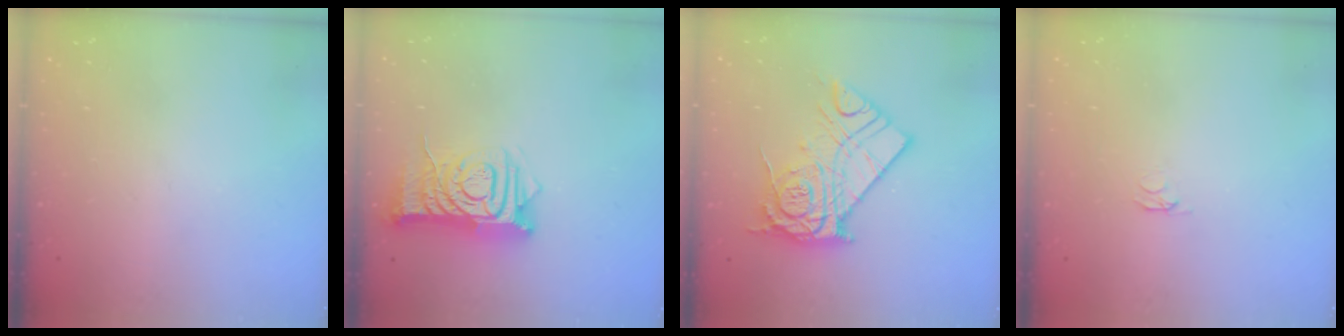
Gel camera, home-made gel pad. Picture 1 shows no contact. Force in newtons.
{"total": 11.6, "press": 11.6, "slide": 1.1}
{"total": 16.4, "press": 16.4, "slide": 1.2}
{"total": 2.1, "press": 2.0, "slide": 0.3}